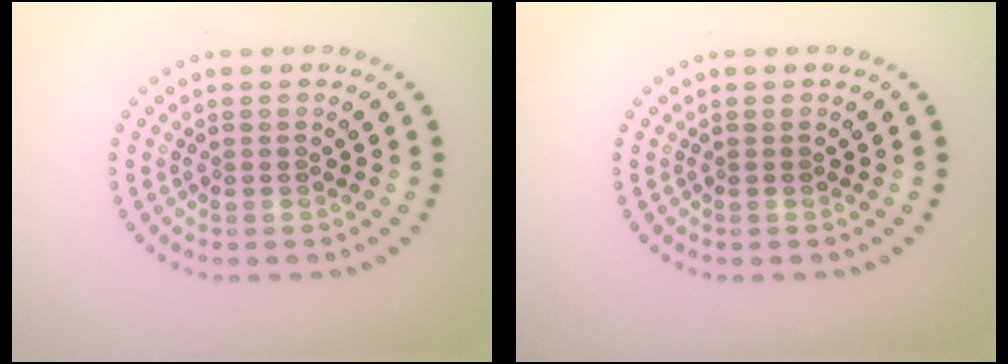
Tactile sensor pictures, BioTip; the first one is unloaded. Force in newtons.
{"total": 0.0}